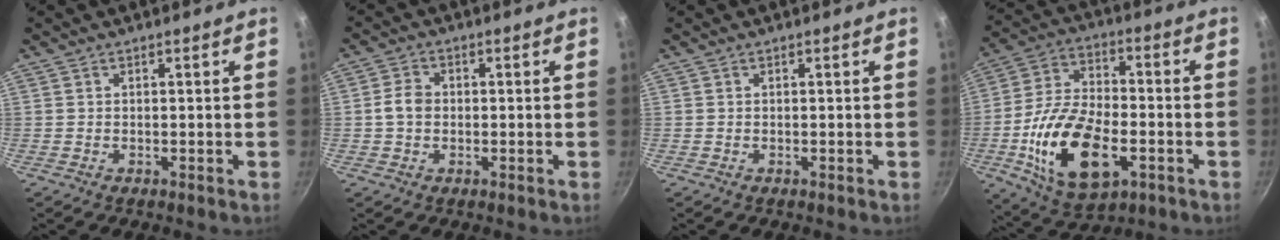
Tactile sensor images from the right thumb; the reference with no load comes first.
{"total": 3.9, "force": [-0.2, 3.1, 2.4], "torque": [-0.038, 0.013, -0.009]}
{"total": 0.0}
{"total": 20.2, "force": [-5.7, 11.0, 16.0], "torque": [-0.293, 0.020, -0.097]}